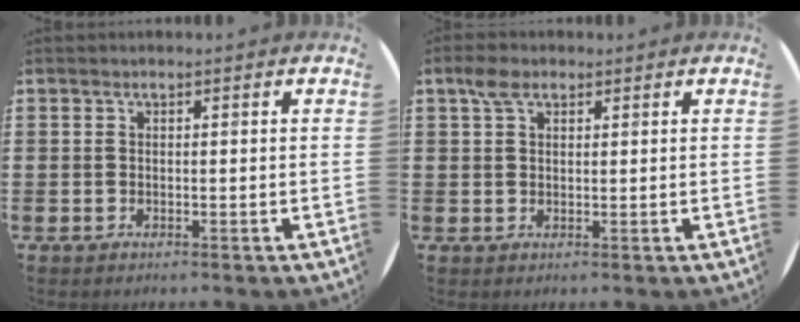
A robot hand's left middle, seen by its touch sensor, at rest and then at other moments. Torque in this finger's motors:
{"motor_torque": [-0.11, 0.19, -0.17, -0.06]}